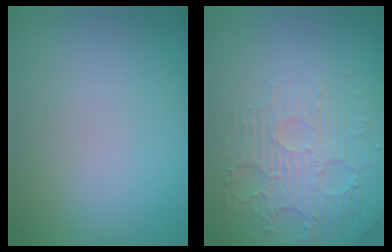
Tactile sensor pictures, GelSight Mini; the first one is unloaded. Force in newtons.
{"total": 5.0, "press": 3.6, "slide": 3.5}